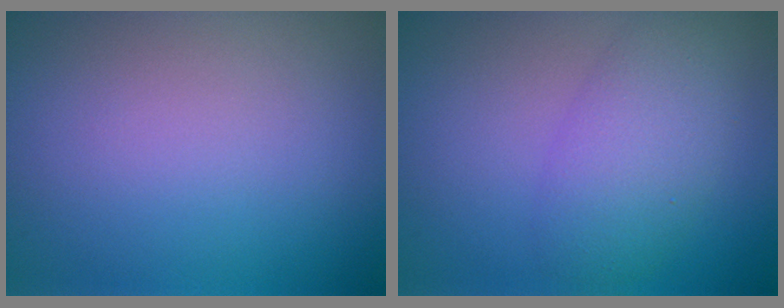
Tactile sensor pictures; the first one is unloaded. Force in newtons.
{"total": 4.5, "press": 4.5, "slide": 0.1}